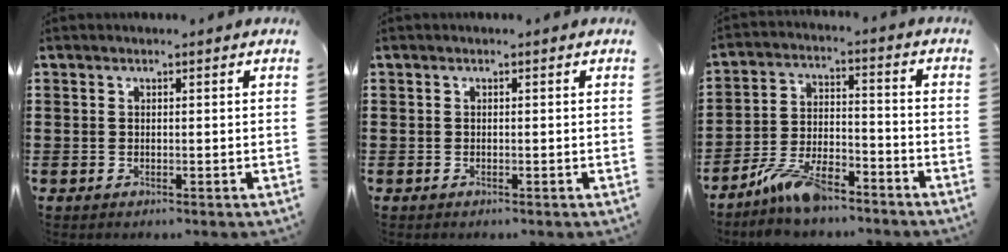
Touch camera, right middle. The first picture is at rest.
{"total": 0.0}
{"total": 8.7, "force": [-6.9, 2.5, 4.7], "torque": [-0.101, 0.008, -0.133]}